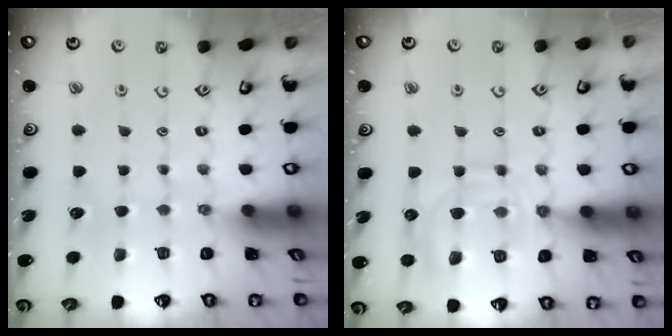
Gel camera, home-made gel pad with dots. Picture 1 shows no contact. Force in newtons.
{"total": 13.4, "press": 13.4, "slide": 1.3}